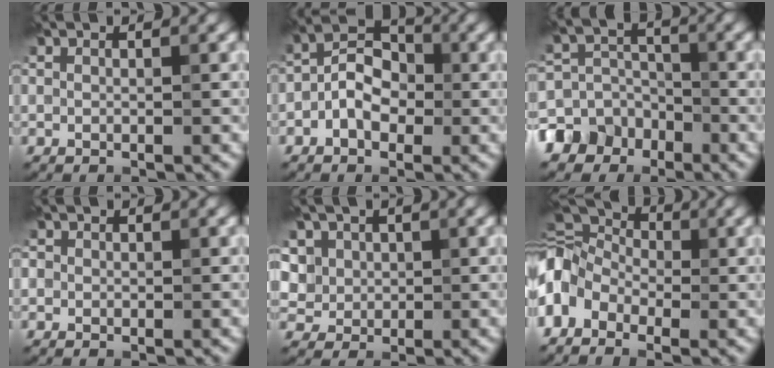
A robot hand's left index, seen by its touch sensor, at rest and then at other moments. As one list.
[{"total": 4.0, "force": [-1.1, 2.7, 2.7], "torque": [-0.038, 0.012, -0.028]}, {"total": 8.1, "force": [-4.8, 6.4, 1.4], "torque": [-0.010, -0.010, -0.104]}, {"total": 0.9, "force": [0.2, 0.9, 0.1], "torque": [0.005, -0.003, -0.004]}, {"total": 5.4, "force": [2.3, 4.5, 1.9], "torque": [-0.041, 0.007, 0.031]}, {"total": 10.4, "force": [-1.5, 8.0, 6.5], "torque": [-0.137, 0.026, -0.054]}]